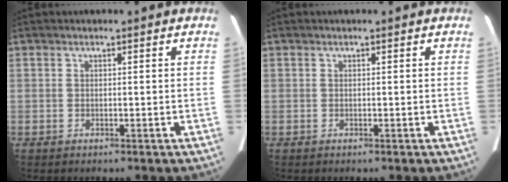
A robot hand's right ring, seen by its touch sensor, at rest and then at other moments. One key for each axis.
{"total": 0.0}